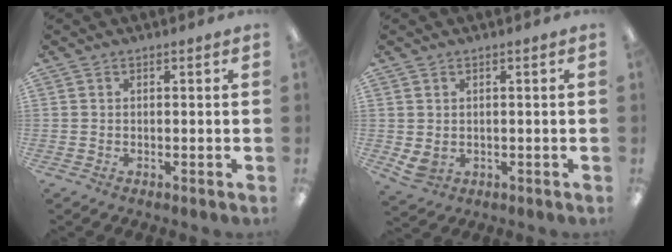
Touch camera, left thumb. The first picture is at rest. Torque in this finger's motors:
{"motor_torque": [-0.05, 0.73, 0.23, -0.37, 0.00]}